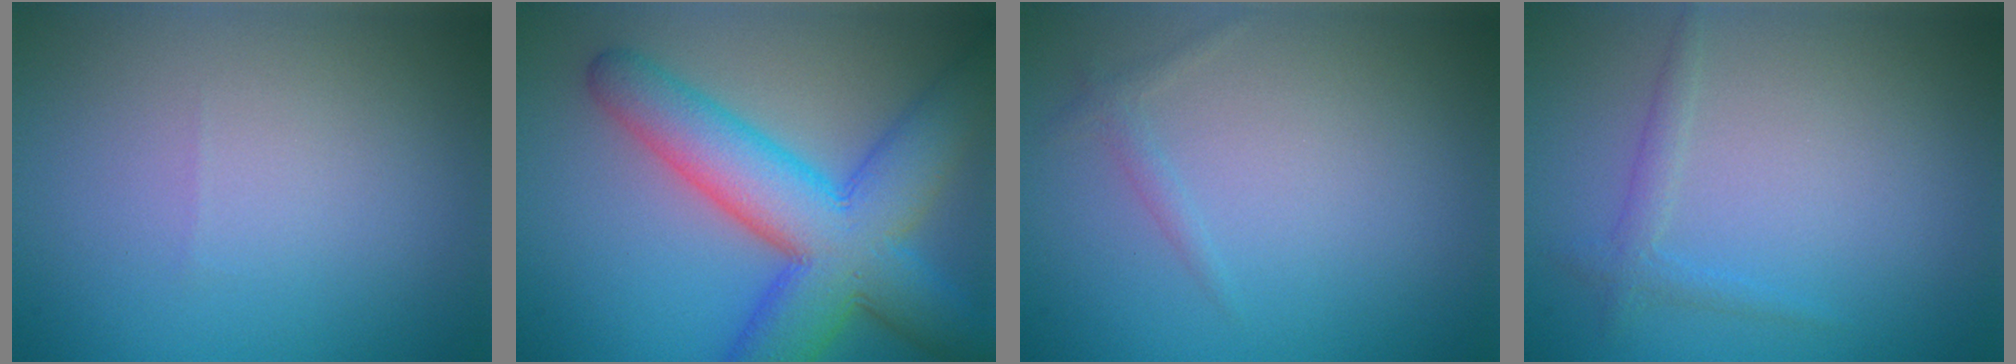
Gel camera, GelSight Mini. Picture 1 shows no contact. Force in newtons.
{"total": 10.5, "press": 10.5, "slide": 0.2}
{"total": 0.9, "press": 0.9, "slide": 0.0}
{"total": 1.3, "press": 1.3, "slide": 0.0}